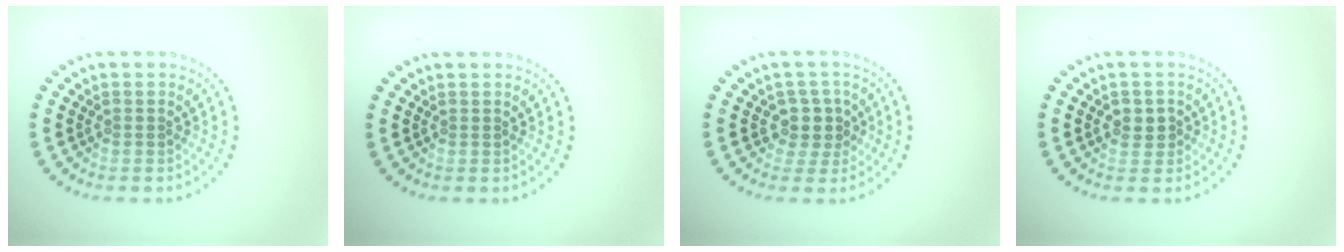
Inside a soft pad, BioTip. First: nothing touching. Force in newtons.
{"total": 0.0}
{"total": 2.4, "press": 2.0, "slide": 1.4}
{"total": 2.0, "press": 1.9, "slide": 0.6}